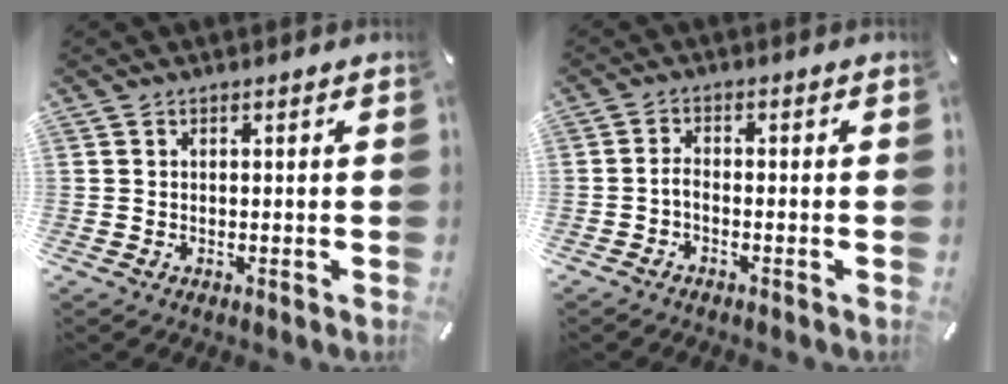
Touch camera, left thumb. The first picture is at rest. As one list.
[{"total": 2.0, "force": [-1.2, 0.7, 1.5], "torque": [-0.035, 0.003, -0.025]}]